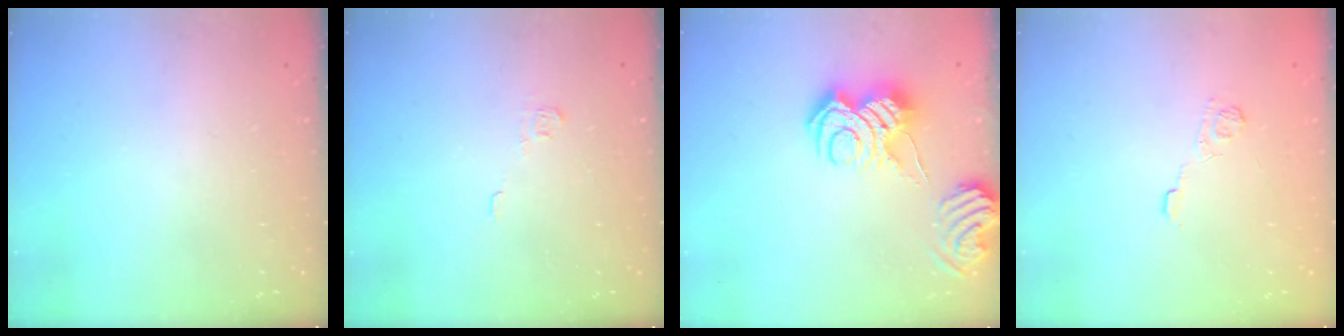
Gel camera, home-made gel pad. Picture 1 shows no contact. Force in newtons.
{"total": 2.8, "press": 2.8, "slide": 0.4}
{"total": 9.9, "press": 9.9, "slide": 0.7}
{"total": 4.0, "press": 3.7, "slide": 1.4}